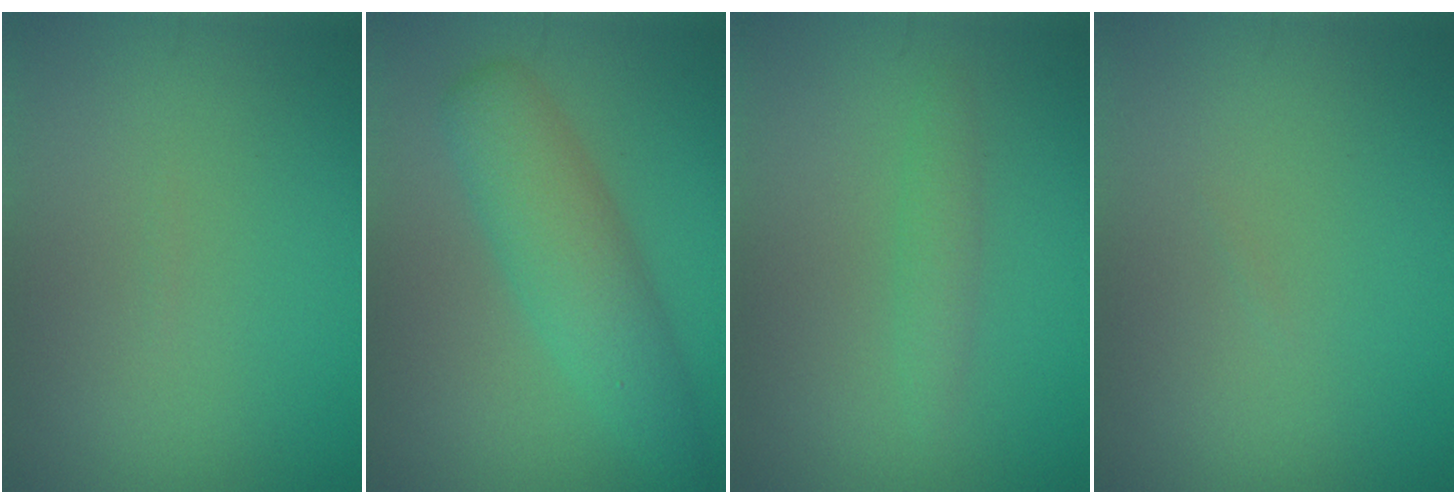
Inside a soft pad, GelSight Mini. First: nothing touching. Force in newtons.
{"total": 4.9, "press": 4.9, "slide": 0.1}
{"total": 1.4, "press": 1.4, "slide": 0.1}
{"total": 0.0}